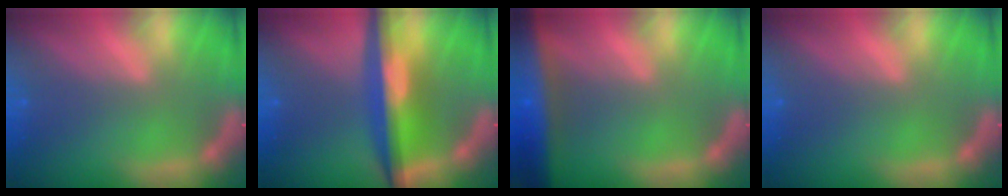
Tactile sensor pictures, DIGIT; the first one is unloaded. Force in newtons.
{"total": 8.0}
{"total": 9.6}
{"total": 0.0}